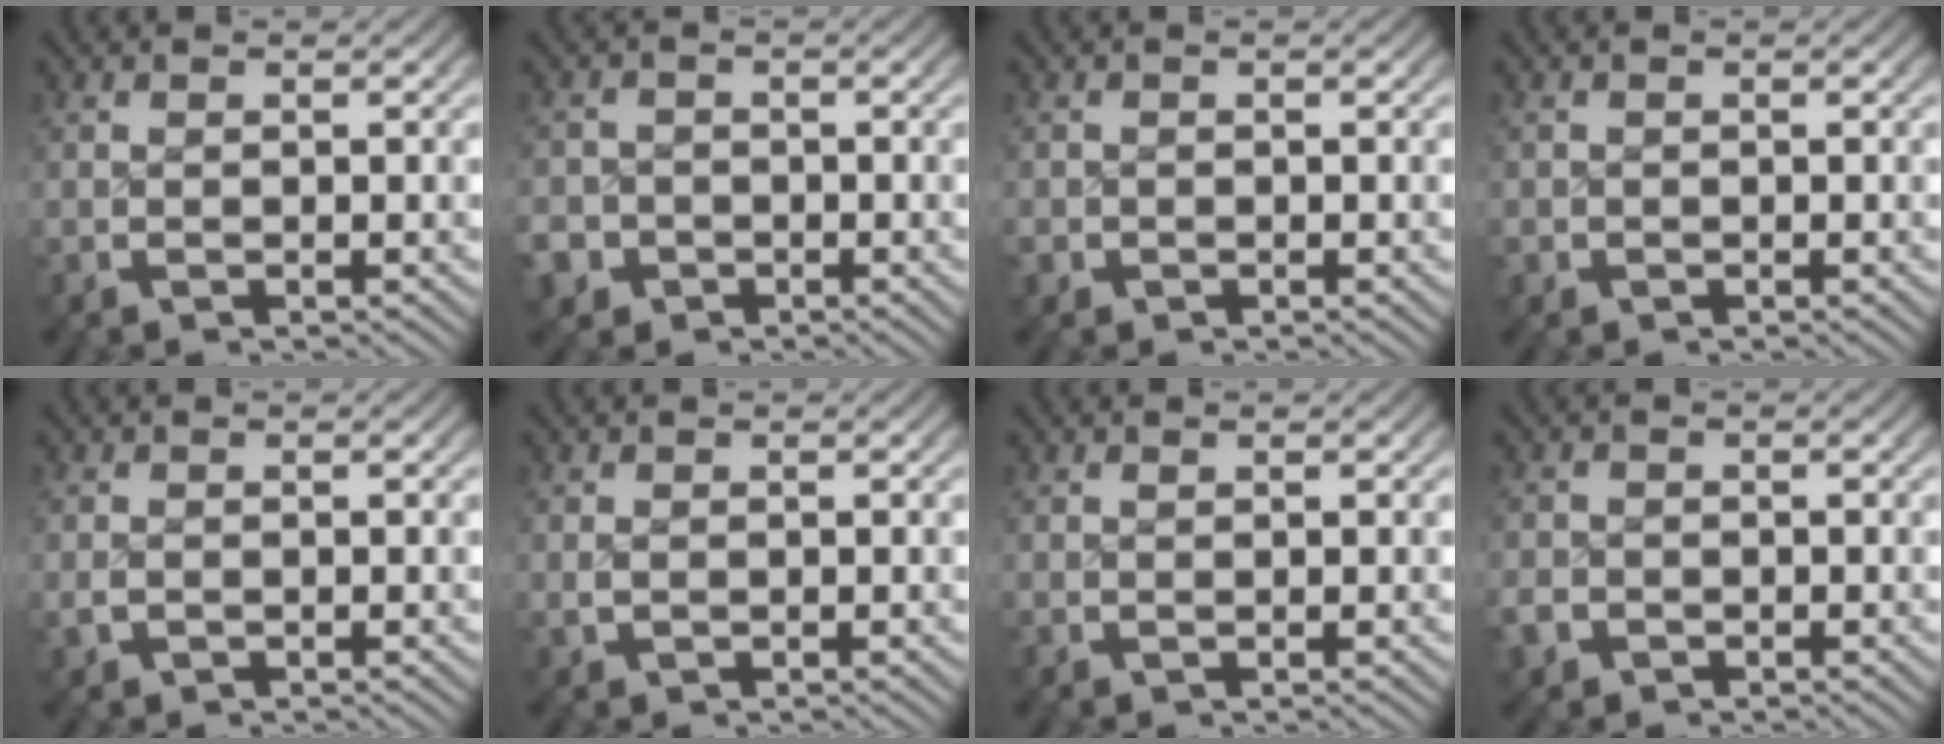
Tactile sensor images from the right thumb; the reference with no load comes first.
{"total": 4.5, "force": [-2.4, 3.7, 0.7], "torque": [-0.023, -0.024, -0.037]}
{"total": 1.1, "force": [-0.6, 0.9, 0.1], "torque": [-0.005, -0.008, -0.009]}
{"total": 0.8, "force": [-0.4, 0.6, 0.0], "torque": [-0.003, -0.008, -0.005]}
{"total": 0.8, "force": [-0.3, 0.7, 0.3], "torque": [-0.014, -0.006, -0.002]}
{"total": 0.6, "force": [0.0, 0.5, 0.4], "torque": [-0.016, -0.008, 0.006]}
{"total": 0.0}
{"total": 1.9, "force": [-1.2, 1.5, 0.3], "torque": [-0.012, -0.007, -0.022]}